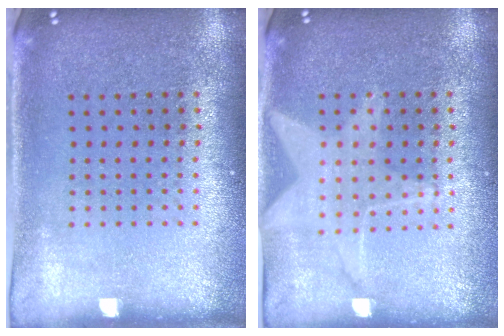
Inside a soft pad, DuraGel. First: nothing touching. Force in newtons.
{"total": 1.4, "press": 1.4, "slide": 0.2}